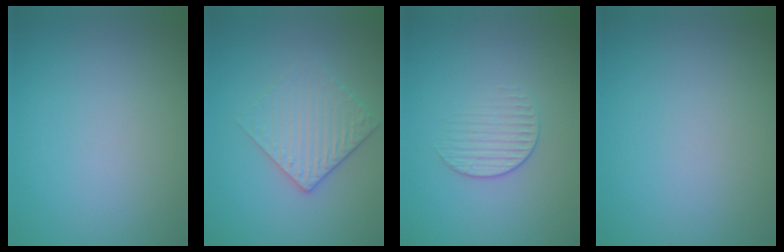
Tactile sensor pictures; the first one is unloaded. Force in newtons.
{"total": 3.0, "press": 2.6, "slide": 1.4}
{"total": 1.7, "press": 1.0, "slide": 1.4}
{"total": 0.0}